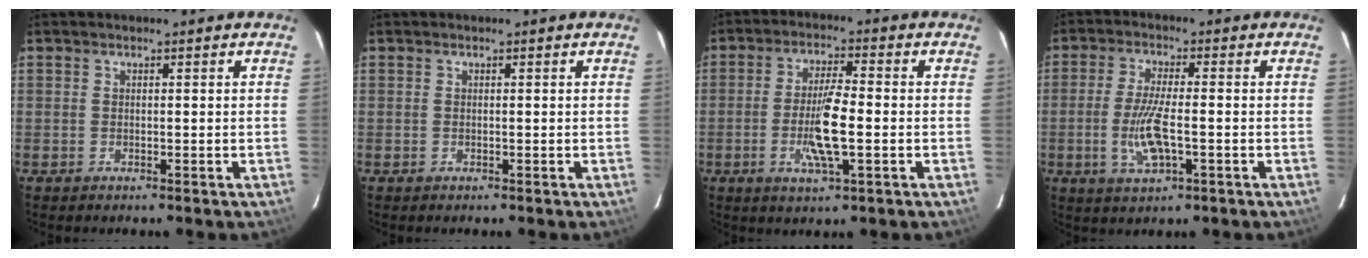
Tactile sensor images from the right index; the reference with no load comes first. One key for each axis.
{"total": 0.0}
{"total": 8.7, "fx": -2.0, "fy": 1.5, "fz": 8.3, "tx": -0.159, "ty": -0.005, "tz": -0.039}
{"total": 8.2, "fx": -2.1, "fy": 2.2, "fz": 7.6, "tx": -0.154, "ty": -0.011, "tz": -0.038}